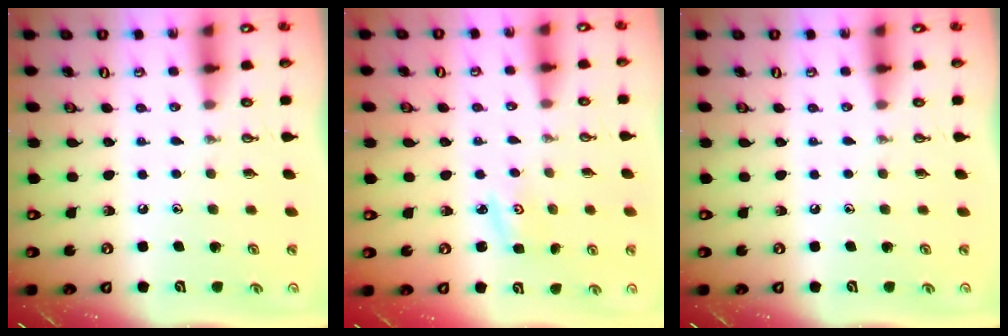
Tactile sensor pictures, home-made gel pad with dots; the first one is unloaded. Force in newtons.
{"total": 3.1, "press": 3.0, "slide": 0.4}
{"total": 0.0}